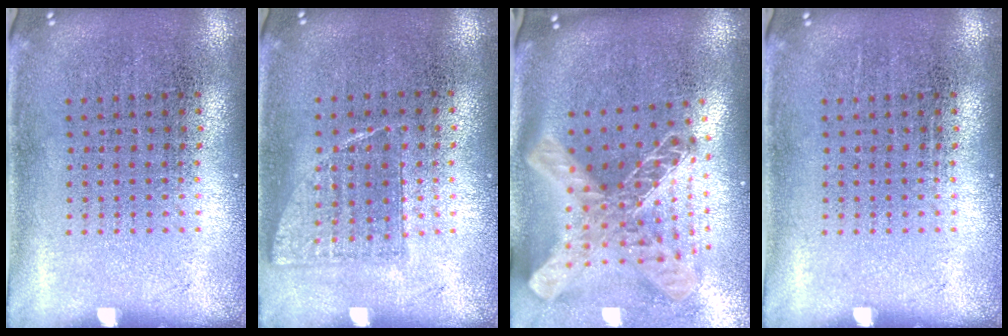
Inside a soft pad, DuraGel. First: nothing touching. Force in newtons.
{"total": 0.7, "press": 0.7, "slide": 0.2}
{"total": 2.9, "press": 2.1, "slide": 2.0}
{"total": 0.0}